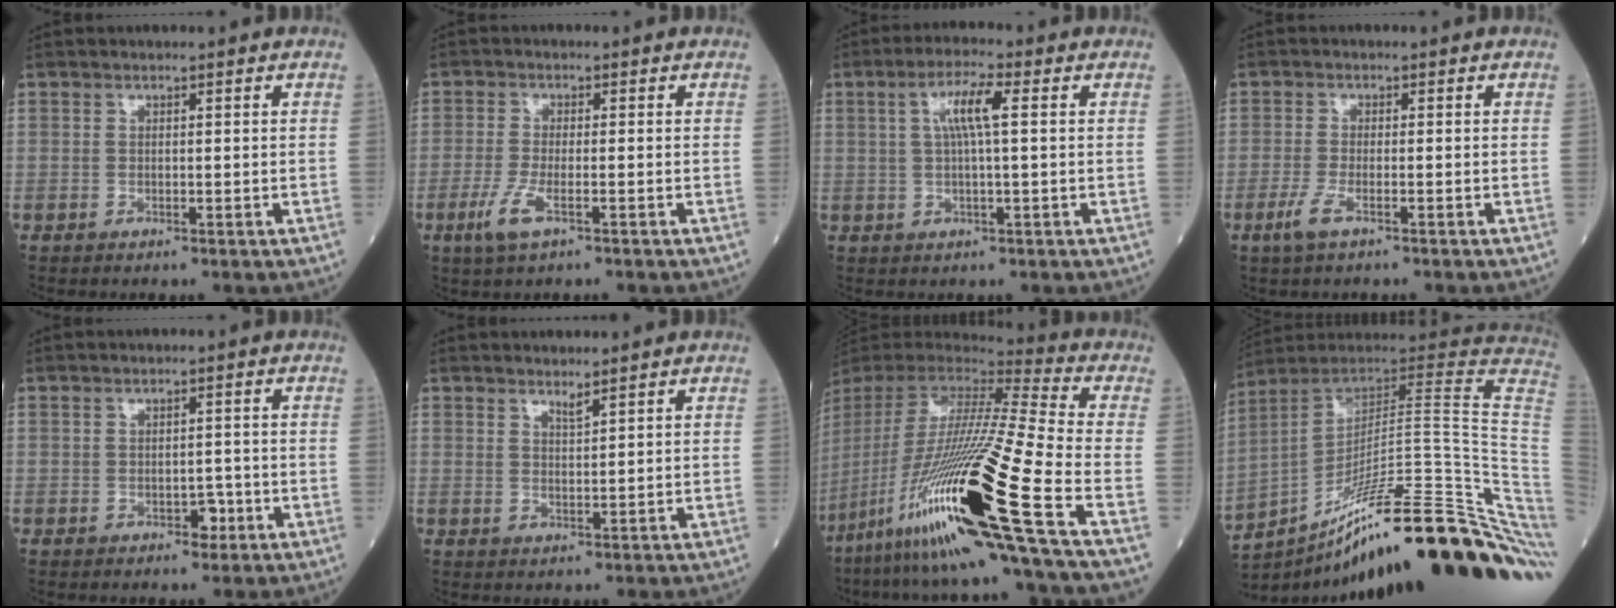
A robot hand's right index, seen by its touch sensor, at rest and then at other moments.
{"total": 4.4, "force": [-2.2, 0.8, 3.7], "torque": [-0.089, -0.010, -0.045]}
{"total": 5.6, "force": [1.3, 0.4, 5.4], "torque": [-0.104, 0.011, 0.023]}
{"total": 2.9, "force": [-1.7, 0.4, 2.3], "torque": [-0.060, -0.007, -0.038]}
{"total": 2.0, "force": [-0.8, 1.3, 1.3], "torque": [-0.014, 0.004, -0.008]}
{"total": 1.5, "force": [1.3, -0.2, 0.7], "torque": [-0.013, -0.011, 0.025]}
{"total": 30.4, "force": [-14.2, -0.3, 26.9], "torque": [-0.525, -0.063, -0.268]}
{"total": 31.2, "force": [-19.7, 2.3, 24.1], "torque": [-0.221, 0.026, -0.296]}